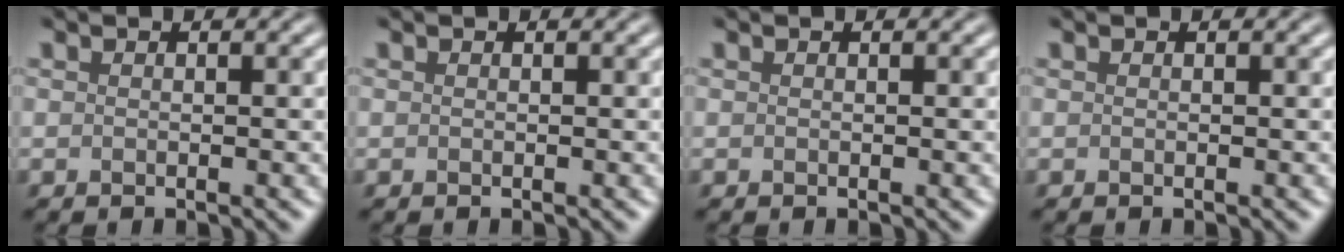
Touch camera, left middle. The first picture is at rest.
{"total": 0.0}
{"total": 0.0}
{"total": 0.0}